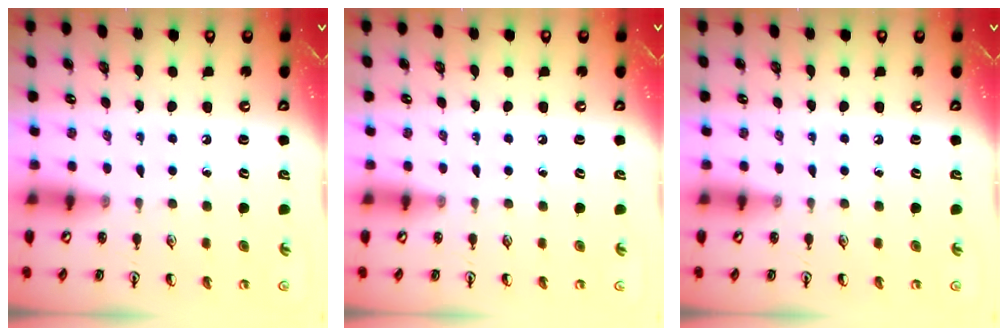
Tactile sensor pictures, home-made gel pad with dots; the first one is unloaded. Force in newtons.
{"total": 0.0}
{"total": 0.0}